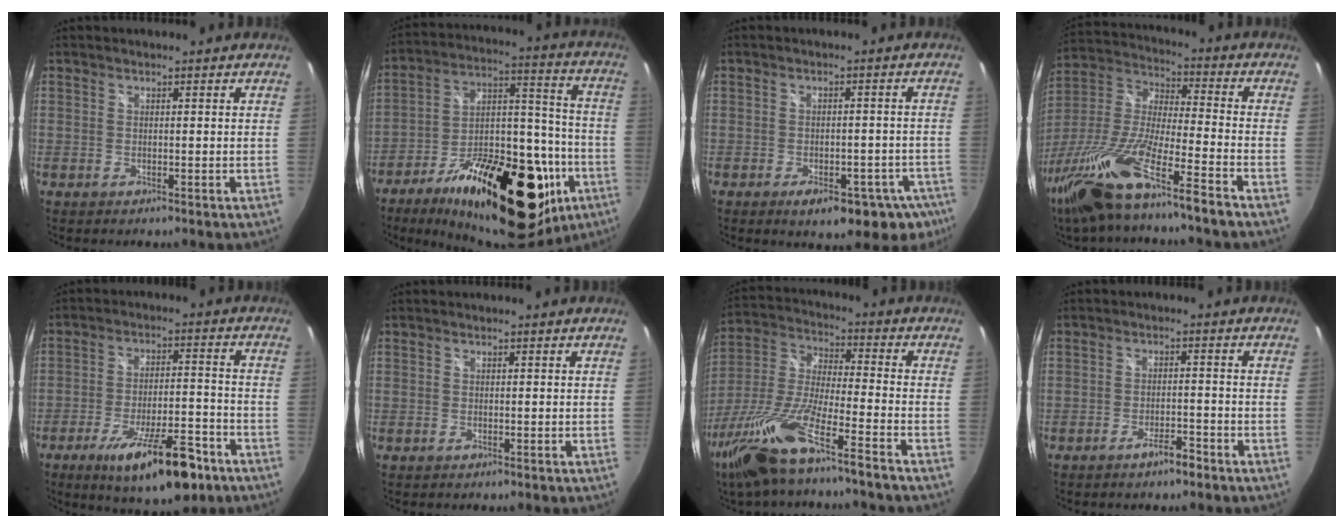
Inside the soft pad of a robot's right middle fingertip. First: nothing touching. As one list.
[{"total": 33.8, "force": [-17.0, 15.1, 25.0], "torque": [-0.369, 0.021, -0.245]}, {"total": 13.6, "force": [-8.5, 6.6, 8.2], "torque": [-0.122, -0.007, -0.095]}, {"total": 20.5, "force": [-14.6, 0.9, 14.4], "torque": [-0.292, -0.041, -0.274]}, {"total": 15.8, "force": [-9.8, 4.5, 11.6], "torque": [-0.196, -0.018, -0.146]}, {"total": 0.0}, {"total": 17.3, "force": [-12.0, 1.2, 12.4], "torque": [-0.267, -0.030, -0.233]}, {"total": 3.2, "force": [-2.5, 0.7, 1.9], "torque": [-0.042, 0.000, -0.039]}]